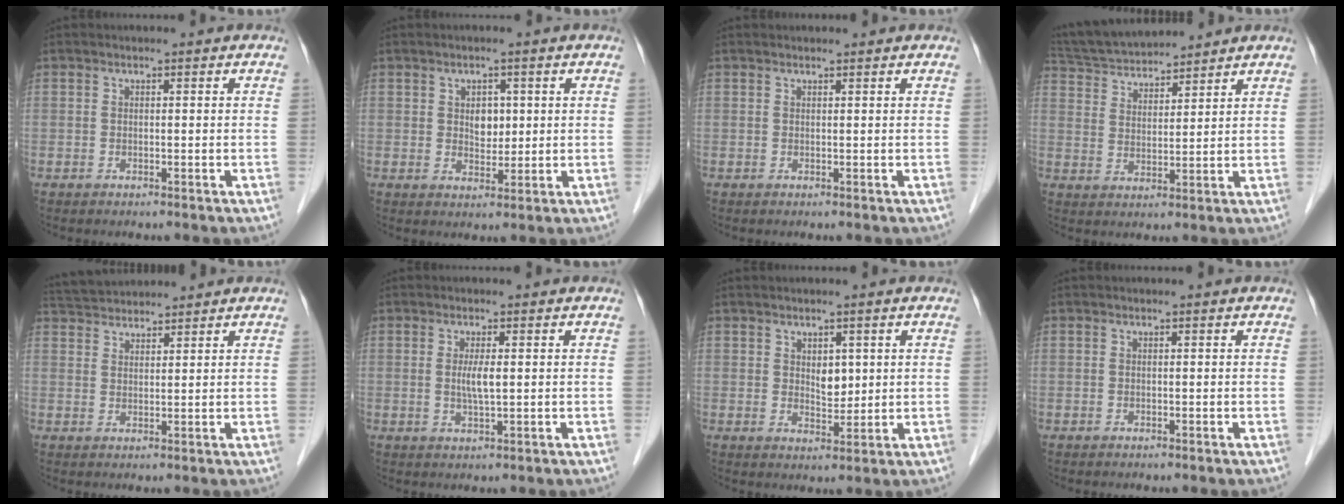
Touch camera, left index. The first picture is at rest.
{"total": 3.1, "force": [0.7, 2.1, 2.1], "torque": [-0.031, -0.001, 0.014]}
{"total": 0.8, "force": [0.8, 0.1, 0.1], "torque": [-0.007, 0.008, 0.013]}
{"total": 11.5, "force": [10.8, 1.7, 3.5], "torque": [-0.070, 0.027, 0.197]}
{"total": 6.5, "force": [6.3, 0.8, 1.3], "torque": [-0.029, 0.035, 0.111]}
{"total": 2.7, "force": [0.1, 0.2, 2.7], "torque": [-0.055, -0.006, 0.002]}
{"total": 2.9, "force": [0.9, 1.7, 2.3], "torque": [-0.036, -0.003, 0.018]}
{"total": 0.0}